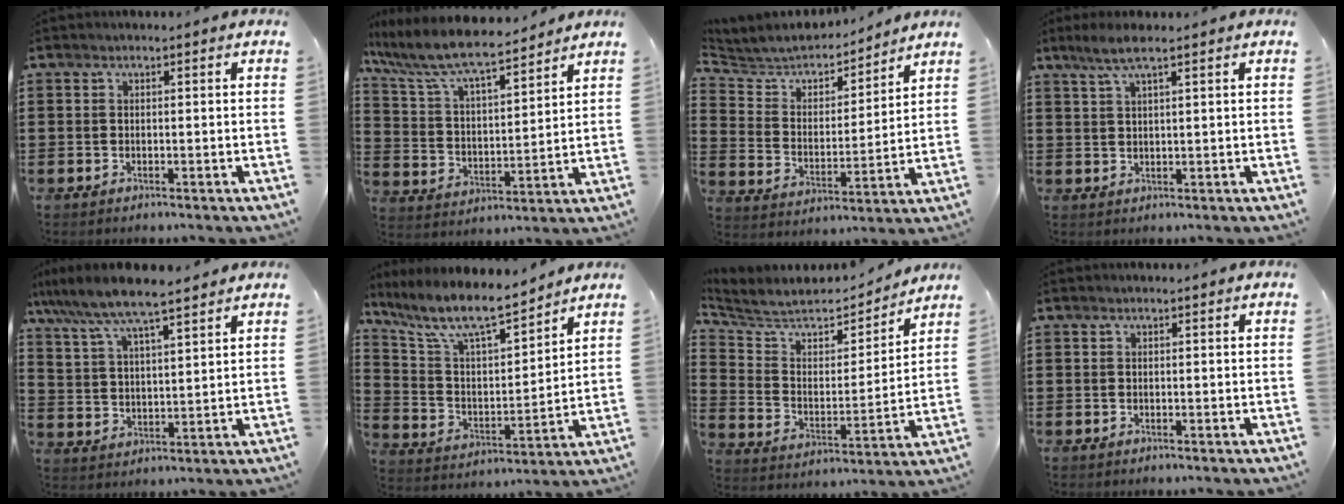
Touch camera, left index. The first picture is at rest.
{"total": 8.9, "force": [7.7, 1.4, 4.1], "torque": [-0.112, -0.040, 0.132]}
{"total": 5.4, "force": [5.1, 1.5, 0.9], "torque": [-0.052, -0.039, 0.083]}
{"total": 3.9, "force": [2.5, 0.4, 3.0], "torque": [-0.063, 0.002, 0.045]}
{"total": 7.5, "force": [6.5, 0.8, 3.5], "torque": [-0.091, -0.028, 0.115]}
{"total": 9.7, "force": [8.1, 1.8, 5.0], "torque": [-0.131, -0.046, 0.138]}
{"total": 6.3, "force": [5.6, 1.9, 2.2], "torque": [-0.076, -0.040, 0.092]}
{"total": 0.0}